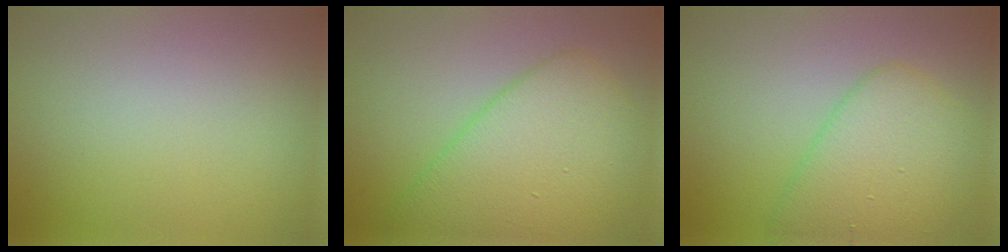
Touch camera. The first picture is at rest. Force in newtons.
{"total": 7.2, "press": 7.2, "slide": 0.1}
{"total": 5.4, "press": 5.4, "slide": 0.2}